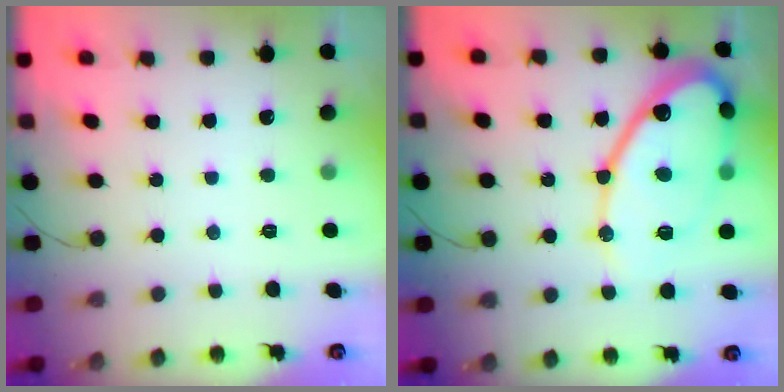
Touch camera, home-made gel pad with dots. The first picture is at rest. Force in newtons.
{"total": 20.5, "press": 20.4, "slide": 2.0}